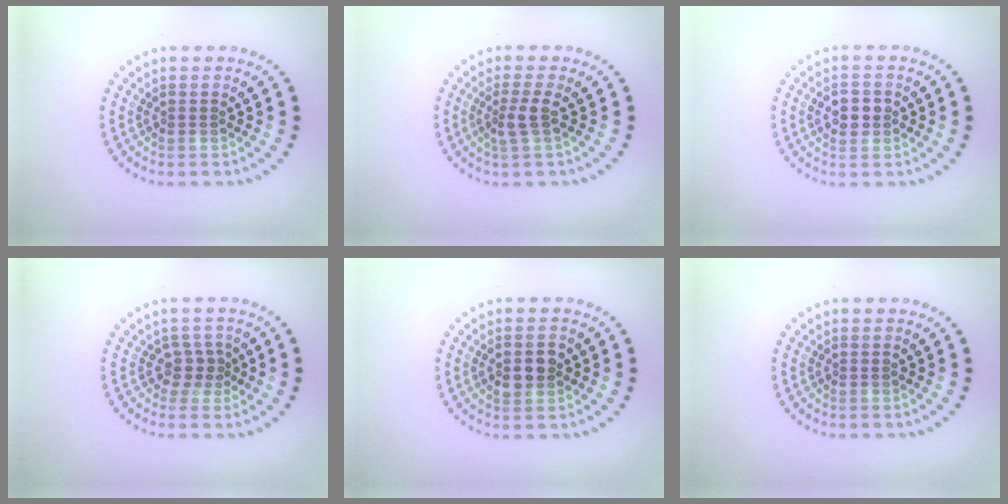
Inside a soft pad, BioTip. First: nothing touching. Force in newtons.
{"total": 1.8, "press": 1.3, "slide": 1.2}
{"total": 2.7, "press": 2.7, "slide": 0.1}
{"total": 1.8, "press": 1.3, "slide": 1.3}
{"total": 2.5, "press": 2.5, "slide": 0.1}
{"total": 0.0}